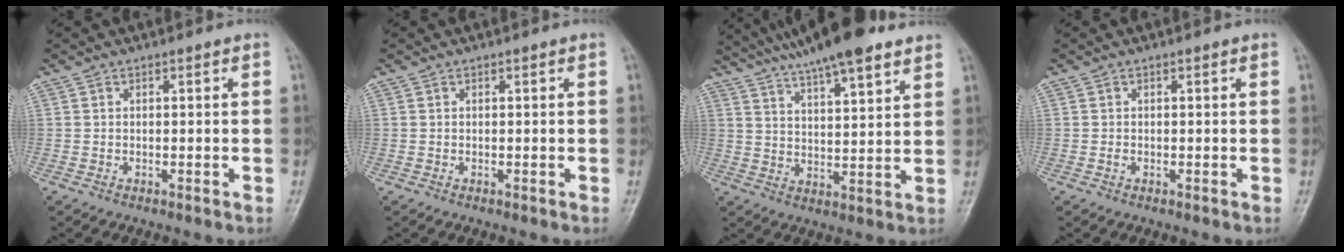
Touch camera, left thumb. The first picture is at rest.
{"total": 0.0}
{"total": 15.9, "force": [12.1, 3.2, 9.9], "torque": [-0.145, -0.030, 0.195]}
{"total": 0.5, "force": [0.0, 0.3, 0.4], "torque": [-0.006, 0.006, 0.003]}